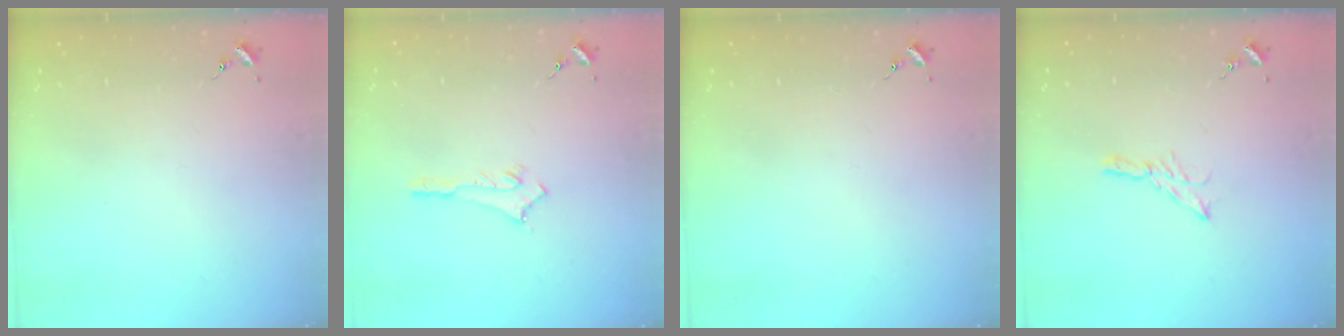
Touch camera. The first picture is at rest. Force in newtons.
{"total": 2.9, "press": 2.9, "slide": 0.2}
{"total": 0.0}
{"total": 5.3, "press": 5.3, "slide": 0.2}